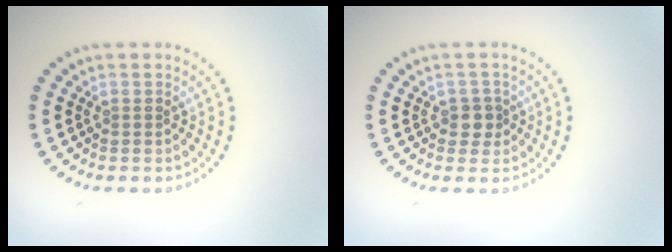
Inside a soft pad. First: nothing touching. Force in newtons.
{"total": 1.8, "press": 1.5, "slide": 0.9}